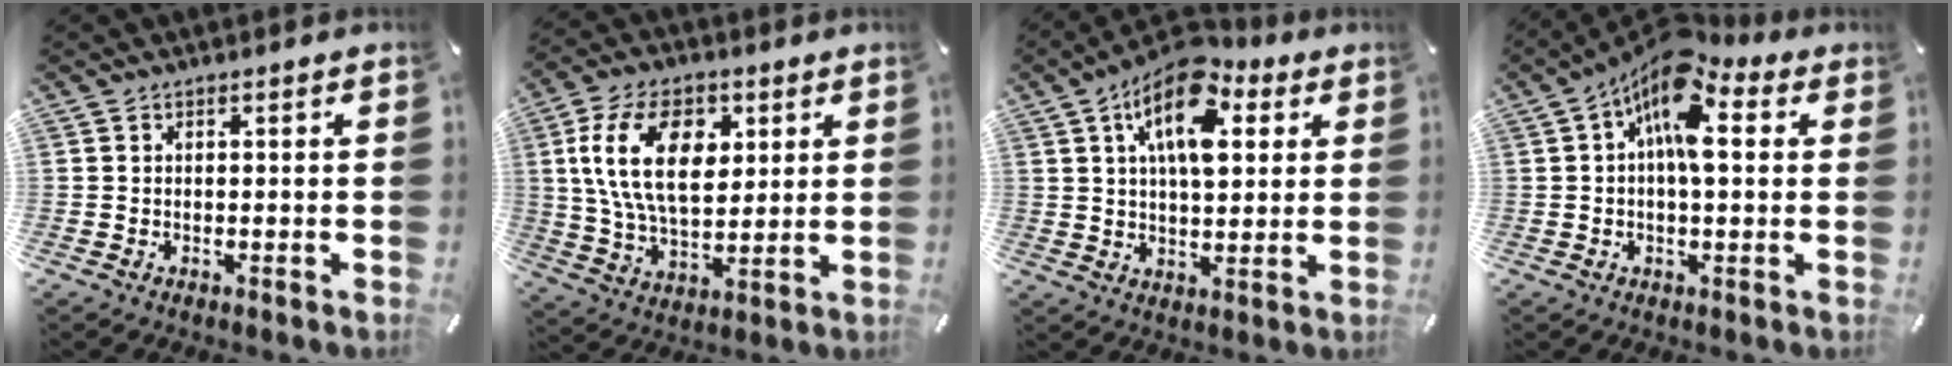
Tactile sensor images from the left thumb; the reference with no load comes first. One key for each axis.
{"total": 16.8, "fx": 4.8, "fy": 10.4, "fz": 12.3, "tx": -0.253, "ty": 0.009, "tz": 0.082}
{"total": 14.8, "fx": 6.7, "fy": 7.9, "fz": 10.7, "tx": -0.176, "ty": -0.019, "tz": 0.112}
{"total": 12.3, "fx": 4.2, "fy": 5.8, "fz": 9.9, "tx": -0.157, "ty": -0.028, "tz": 0.071}